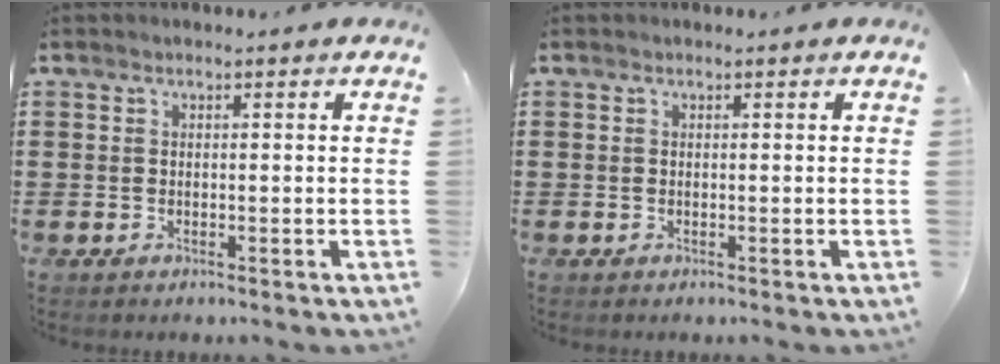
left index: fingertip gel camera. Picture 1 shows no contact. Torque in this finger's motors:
{"motor_torque": [-0.02, -0.02, 0.00, 0.00]}